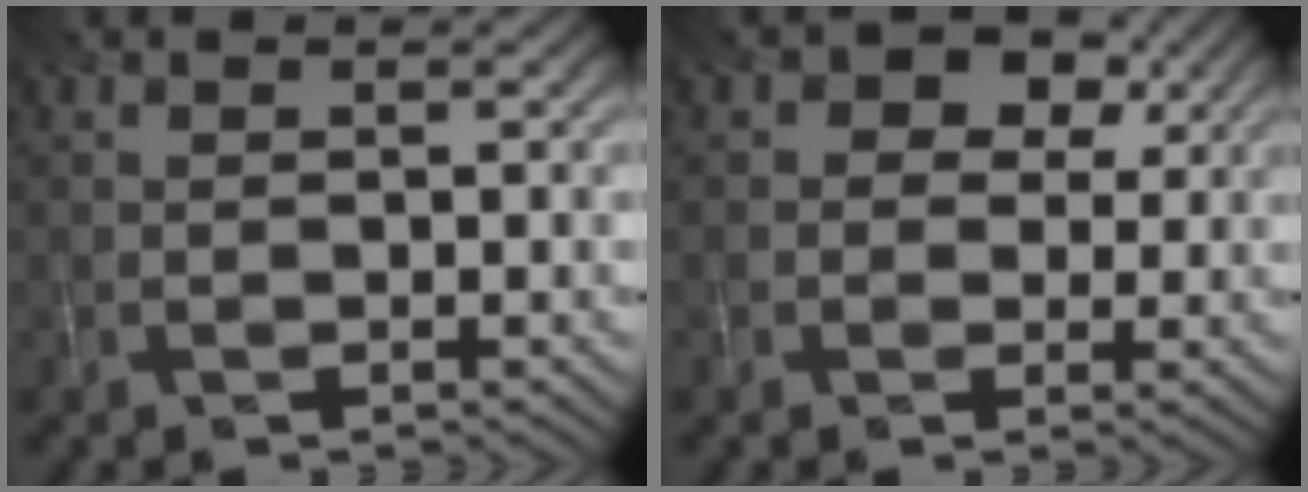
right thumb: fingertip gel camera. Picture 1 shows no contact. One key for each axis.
{"total": 6.9, "fx": 2.5, "fy": 5.4, "fz": 3.5, "tx": -0.055, "ty": 0.015, "tz": 0.015}